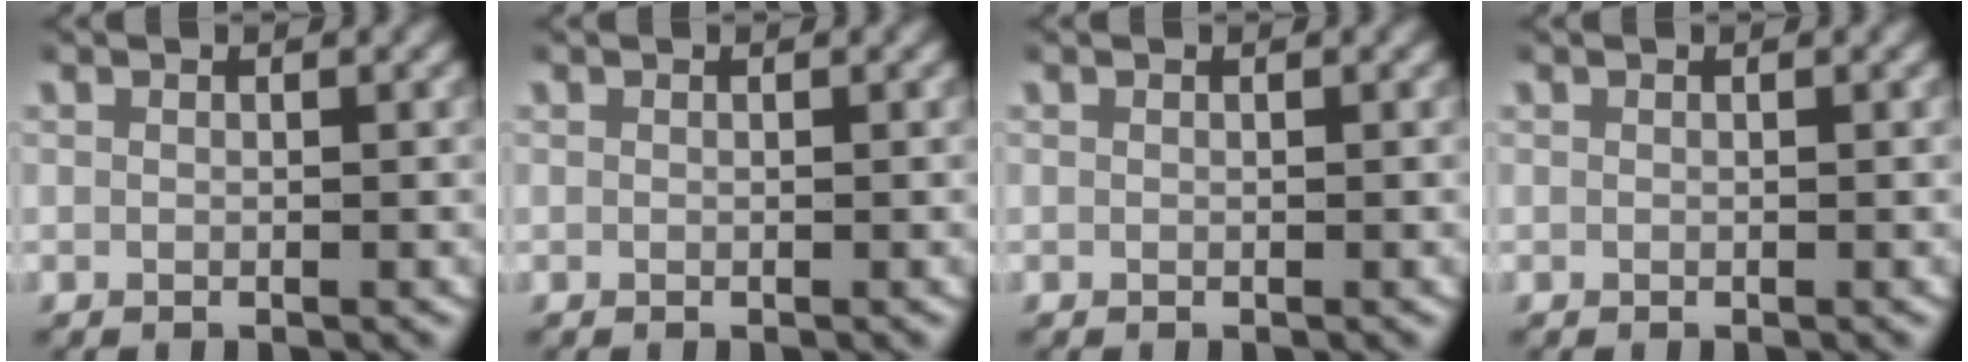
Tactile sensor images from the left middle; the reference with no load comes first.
{"total": 0.0}
{"total": 0.0}
{"total": 0.0}